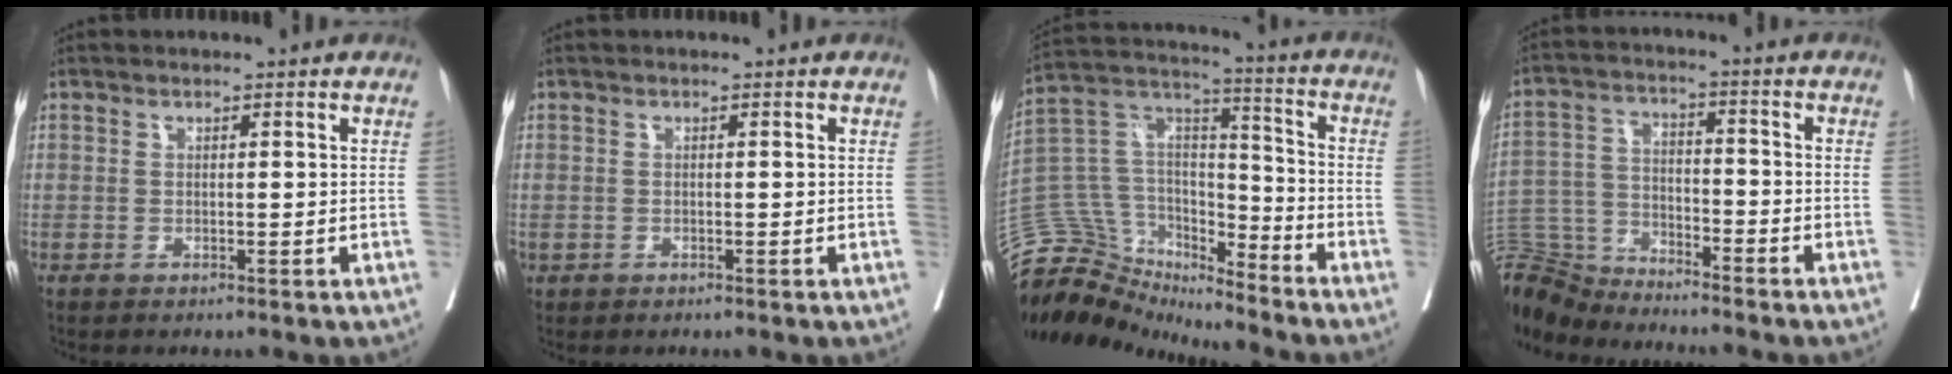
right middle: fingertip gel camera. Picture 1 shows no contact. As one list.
[{"total": 0.0}, {"total": 14.7, "force": [-14.1, 4.2, 1.2], "torque": [-0.023, 0.075, -0.254]}, {"total": 9.6, "force": [-9.6, 1.1, 0.1], "torque": [-0.007, 0.010, -0.187]}]